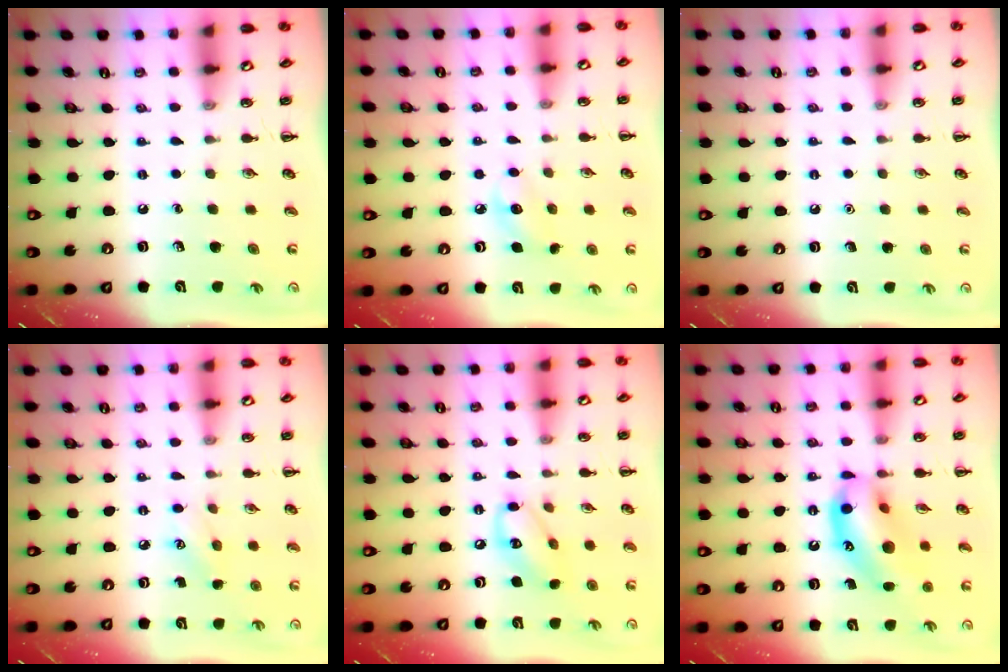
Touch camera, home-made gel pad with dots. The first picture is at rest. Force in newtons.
{"total": 7.2, "press": 7.0, "slide": 1.9}
{"total": 1.6, "press": 1.5, "slide": 0.1}
{"total": 5.6, "press": 5.5, "slide": 1.3}
{"total": 10.2, "press": 10.1, "slide": 1.5}
{"total": 15.9, "press": 15.6, "slide": 3.0}